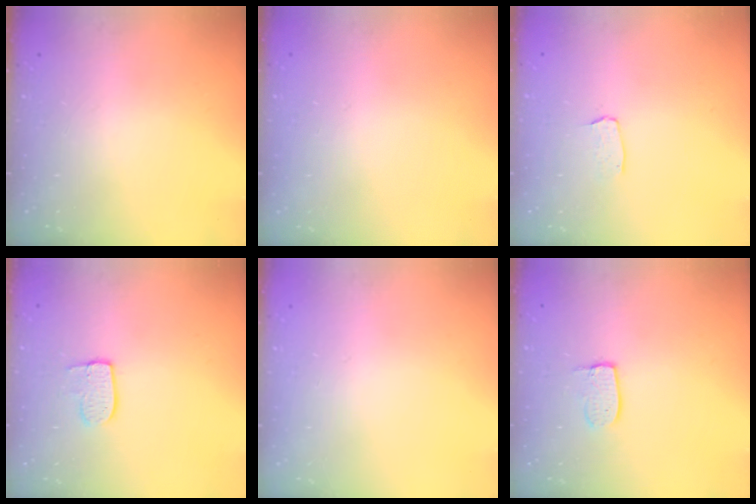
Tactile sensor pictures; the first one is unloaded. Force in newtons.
{"total": 0.0}
{"total": 3.1, "press": 3.1, "slide": 0.2}
{"total": 6.7, "press": 6.7, "slide": 0.2}
{"total": 0.0}
{"total": 5.5, "press": 5.5, "slide": 0.4}